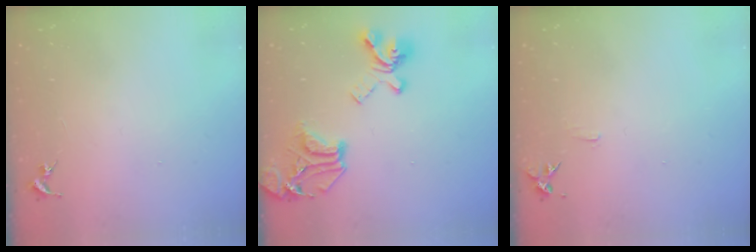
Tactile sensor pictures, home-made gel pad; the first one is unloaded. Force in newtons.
{"total": 21.7, "press": 21.6, "slide": 2.0}
{"total": 5.5, "press": 5.4, "slide": 0.6}